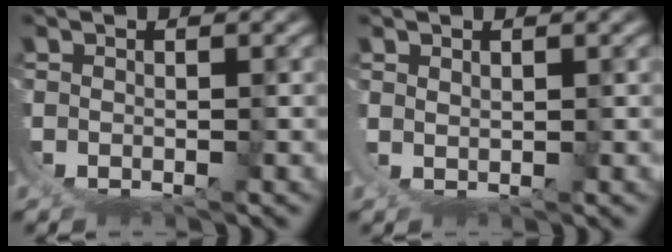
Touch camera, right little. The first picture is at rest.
{"total": 1.6, "force": [1.5, -0.5, 0.0], "torque": [-0.005, 0.001, 0.026]}